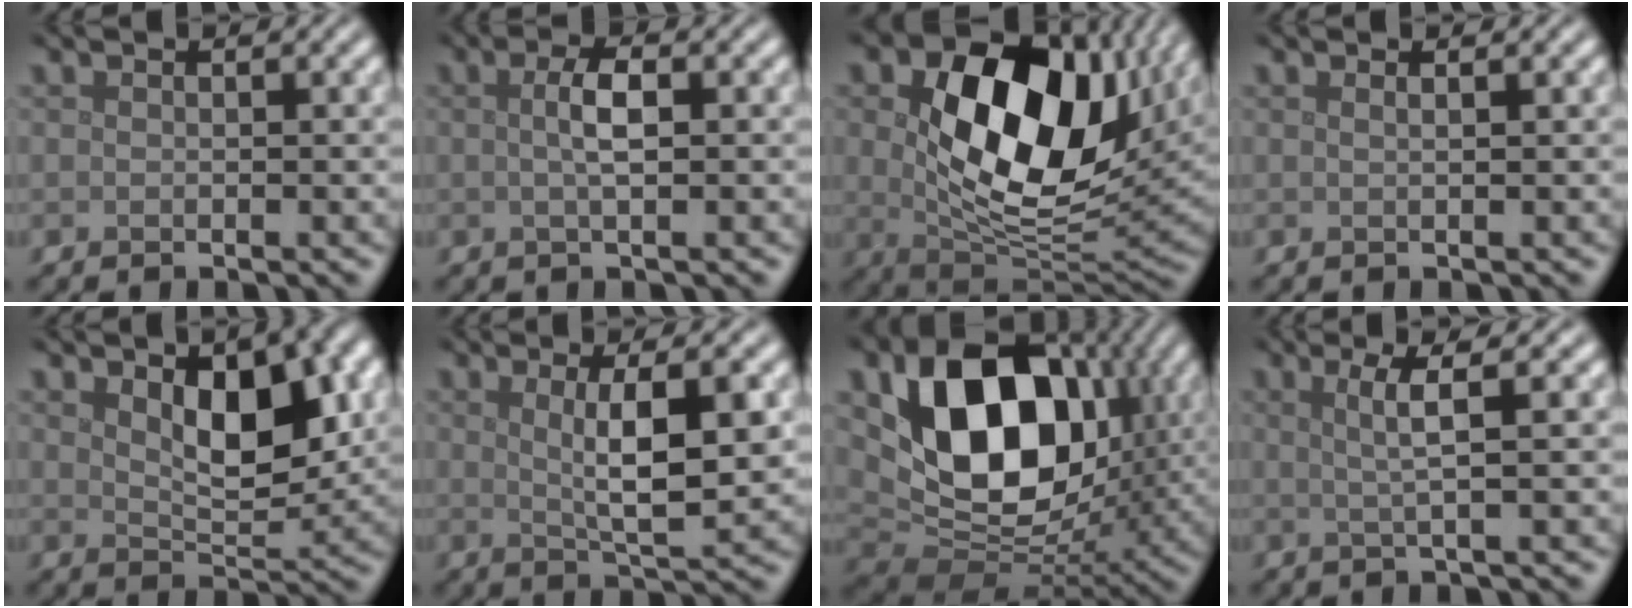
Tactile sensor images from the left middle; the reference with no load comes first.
{"total": 2.2, "force": [0.2, 0.5, 2.2], "torque": [-0.039, 0.008, 0.001]}
{"total": 14.6, "force": [3.6, 8.9, 11.0], "torque": [-0.187, -0.017, 0.075]}
{"total": 1.0, "force": [0.6, 0.4, 0.7], "torque": [-0.002, -0.002, -0.002]}
{"total": 6.6, "force": [1.9, 3.2, 5.4], "torque": [-0.086, -0.005, 0.040]}
{"total": 5.4, "force": [0.9, 1.2, 5.2], "torque": [-0.083, -0.003, 0.019]}
{"total": 14.4, "force": [3.2, 10.2, 9.7], "torque": [-0.157, -0.010, 0.057]}
{"total": 3.0, "force": [0.8, 0.4, 2.8], "torque": [-0.051, 0.002, 0.013]}